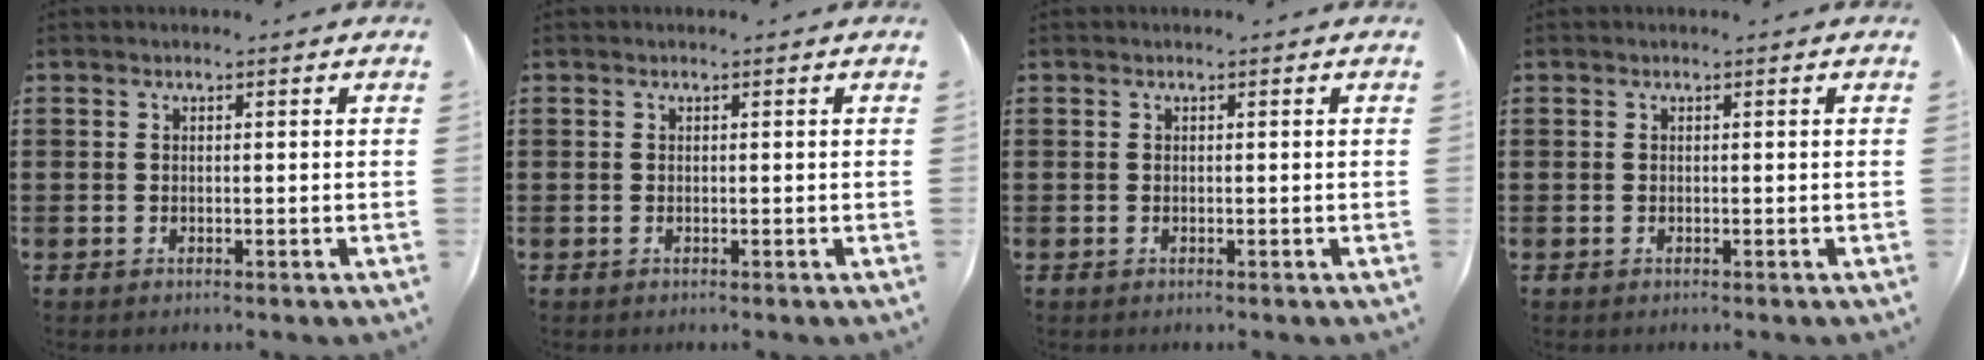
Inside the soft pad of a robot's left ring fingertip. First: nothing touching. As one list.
[{"total": 0.0}, {"total": 0.0}, {"total": 0.0}]